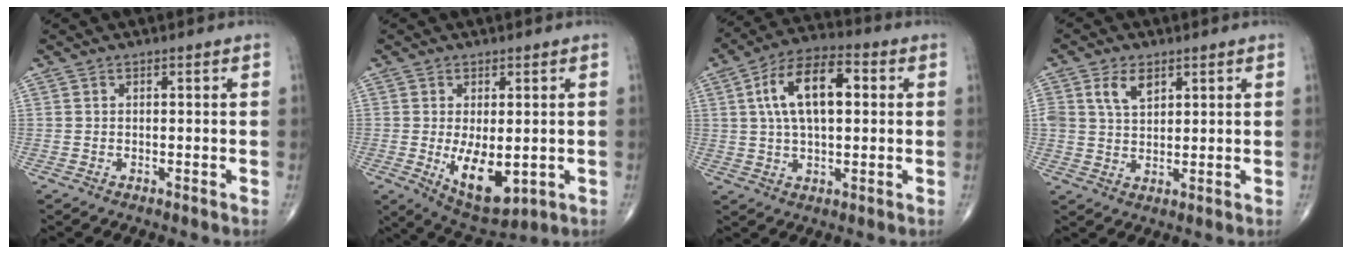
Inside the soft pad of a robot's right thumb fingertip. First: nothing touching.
{"total": 9.9, "force": [-1.5, 4.9, 8.5], "torque": [-0.123, -0.020, -0.006]}
{"total": 13.6, "force": [2.8, 6.7, 11.5], "torque": [-0.198, 0.020, 0.043]}
{"total": 5.2, "force": [2.5, 3.1, 3.3], "torque": [-0.051, -0.009, 0.050]}